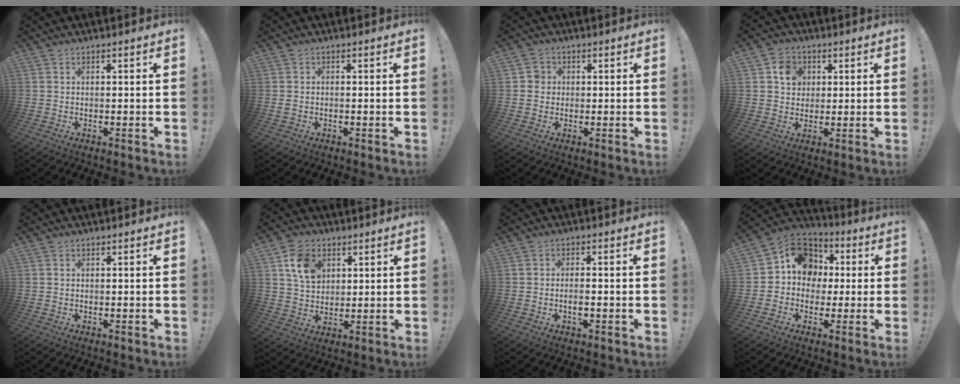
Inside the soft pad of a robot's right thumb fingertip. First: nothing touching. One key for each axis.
{"total": 1.0, "fx": -0.5, "fy": 0.6, "fz": 0.6, "tx": -0.019, "ty": 0.006, "tz": -0.007}
{"total": 3.4, "fx": 0.0, "fy": 3.2, "fz": 0.9, "tx": -0.012, "ty": 0.009, "tz": 0.000}
{"total": 7.0, "fx": 2.4, "fy": 6.0, "fz": 2.5, "tx": -0.026, "ty": -0.006, "tz": 0.044}
{"total": 0.0}
{"total": 10.7, "fx": 5.0, "fy": 7.9, "fz": 5.2, "tx": -0.082, "ty": -0.011, "tz": 0.099}
{"total": 2.6, "fx": -1.0, "fy": 0.9, "fz": 2.2, "tx": -0.038, "ty": 0.002, "tz": -0.018}
{"total": 13.5, "fx": 2.0, "fy": 11.6, "fz": 6.5, "tx": -0.089, "ty": 0.008, "tz": 0.047}